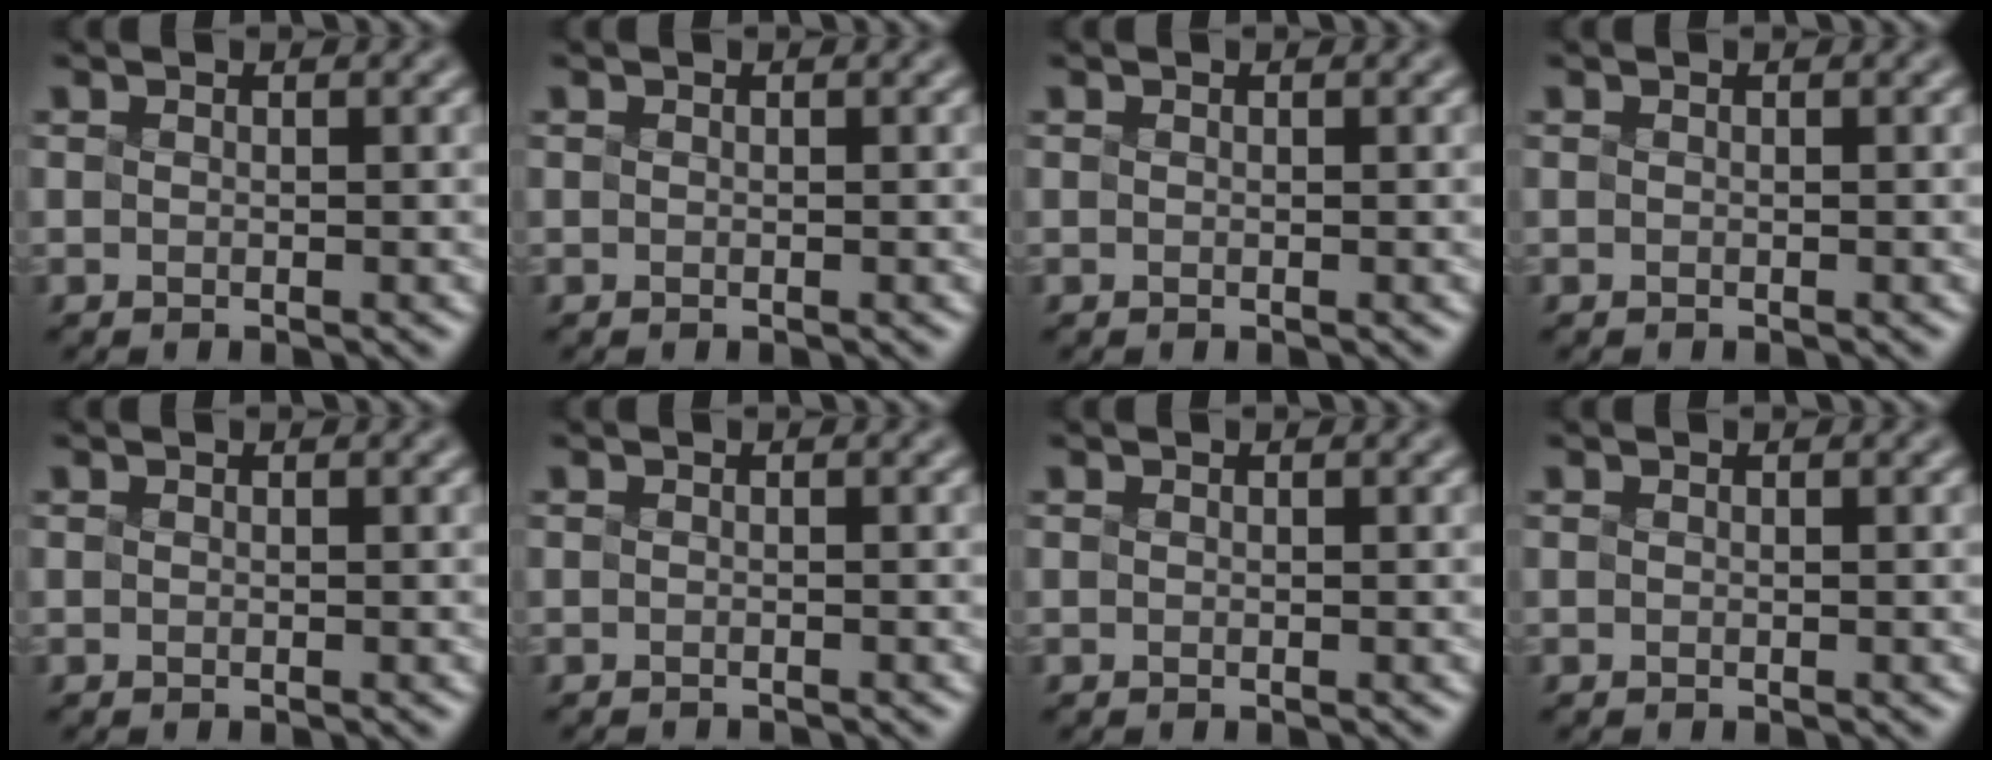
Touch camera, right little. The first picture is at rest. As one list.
[{"total": 0.0}, {"total": 0.0}, {"total": 0.0}, {"total": 0.0}, {"total": 1.0, "force": [-1.0, -0.1, 0.1], "torque": [-0.002, -0.006, -0.016]}, {"total": 0.0}, {"total": 0.0}]